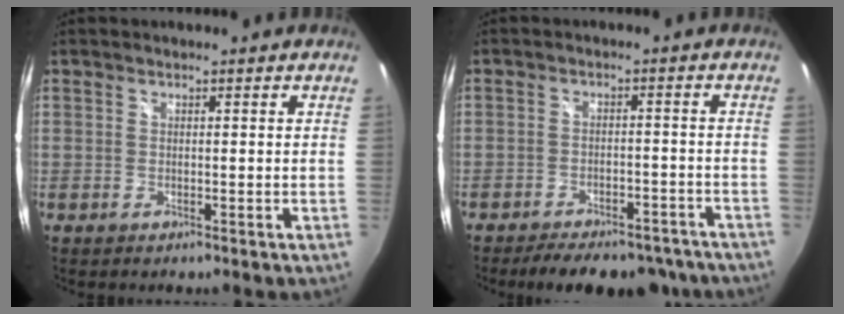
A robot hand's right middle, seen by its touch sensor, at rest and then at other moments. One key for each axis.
{"total": 14.9, "fx": -12.3, "fy": 5.7, "fz": 6.1, "tx": -0.121, "ty": 0.007, "tz": -0.146}